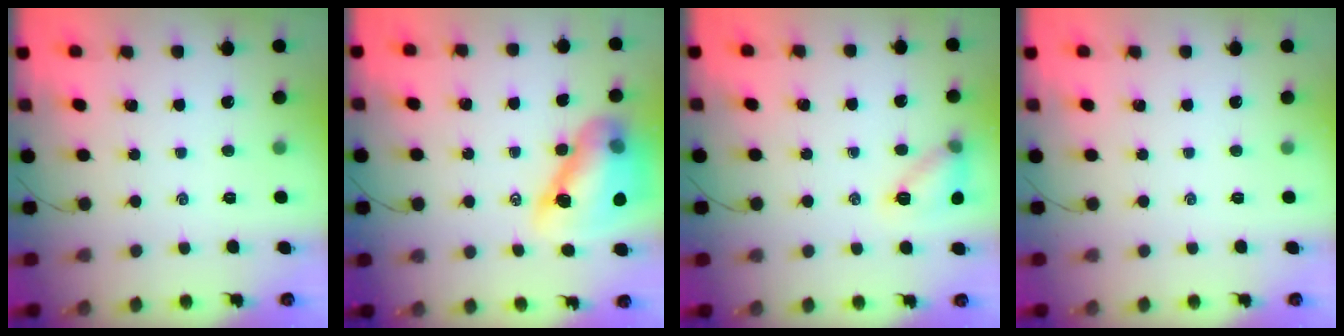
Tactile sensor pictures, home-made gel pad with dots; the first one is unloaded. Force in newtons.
{"total": 14.8, "press": 14.2, "slide": 4.1}
{"total": 10.3, "press": 10.2, "slide": 1.1}
{"total": 0.0}